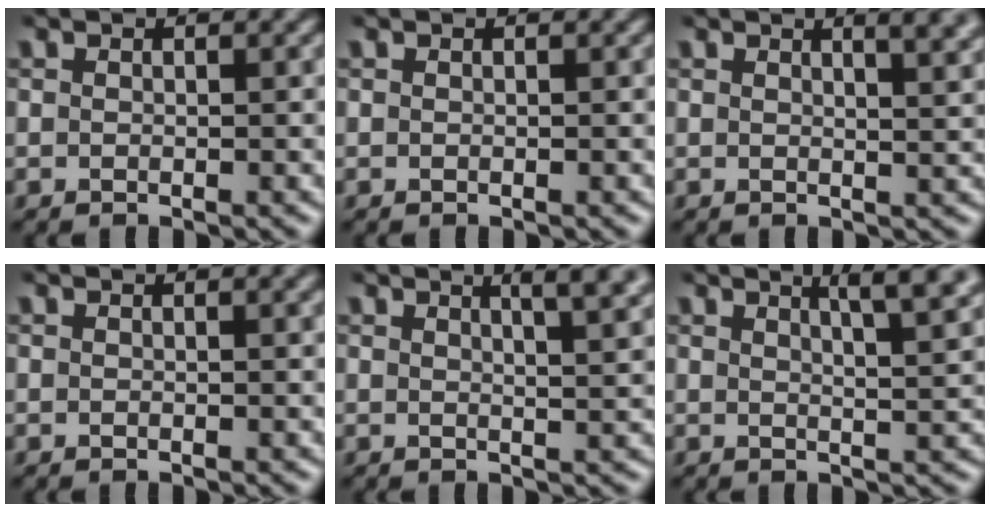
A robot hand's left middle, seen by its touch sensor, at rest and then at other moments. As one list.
[{"total": 0.0}, {"total": 5.0, "force": [2.7, 2.0, 3.6], "torque": [-0.014, 0.027, 0.011]}, {"total": 1.1, "force": [0.6, 0.3, 0.8], "torque": [-0.006, 0.005, 0.009]}, {"total": 5.4, "force": [3.0, 1.9, 4.1], "torque": [-0.023, 0.026, 0.018]}, {"total": 5.8, "force": [3.3, 1.6, 4.5], "torque": [-0.033, 0.022, 0.028]}]